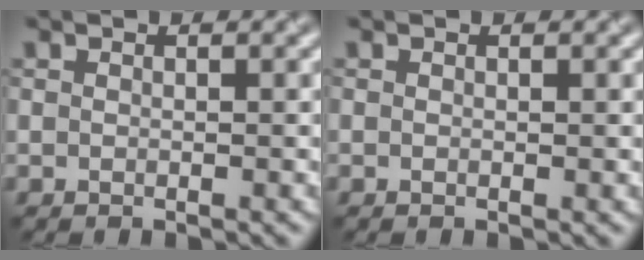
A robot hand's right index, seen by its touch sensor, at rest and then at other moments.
{"total": 0.0}